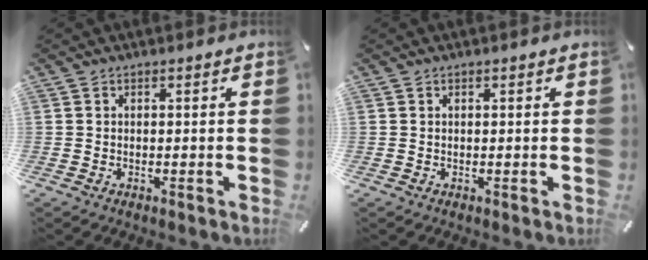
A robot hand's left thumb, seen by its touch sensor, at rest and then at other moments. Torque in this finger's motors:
{"motor_torque": [-0.02, 0.16, -0.02, -0.06, 0.02]}